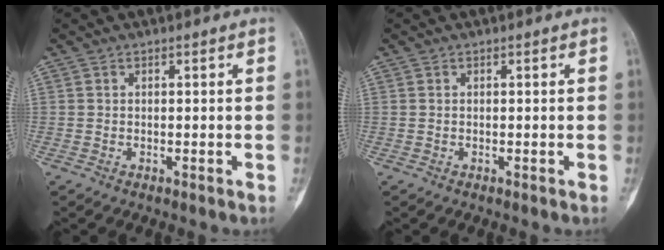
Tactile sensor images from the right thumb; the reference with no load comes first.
{"total": 0.0}